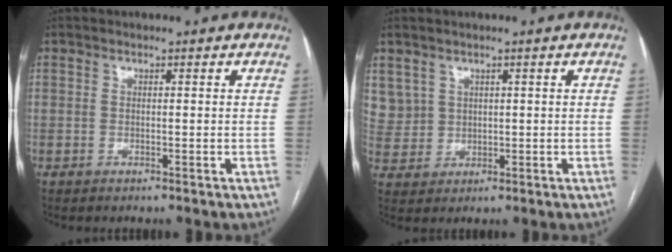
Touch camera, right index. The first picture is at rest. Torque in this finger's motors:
{"motor_torque": [0.24, 0.22, 0.02, 0.03]}